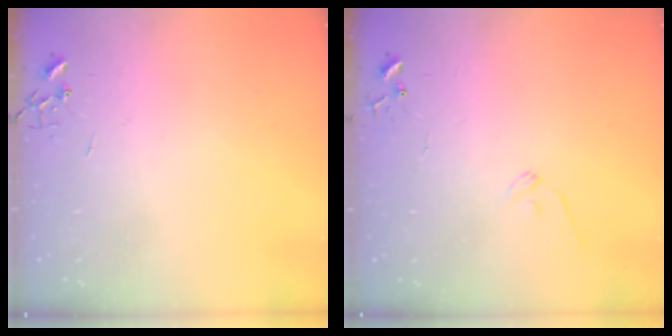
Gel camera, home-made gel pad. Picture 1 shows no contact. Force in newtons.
{"total": 8.1, "press": 8.0, "slide": 0.8}